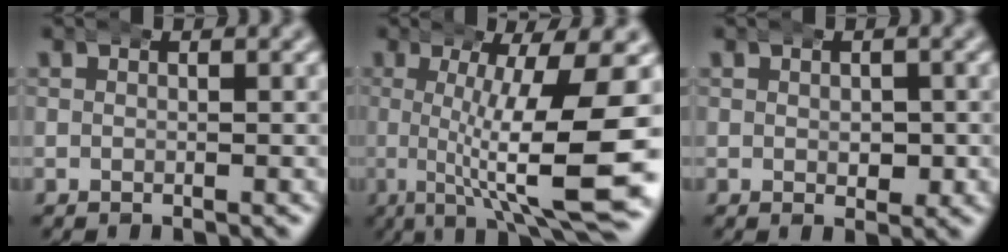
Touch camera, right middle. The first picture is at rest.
{"total": 10.6, "force": [-2.3, 1.6, 10.2], "torque": [-0.138, -0.009, -0.029]}
{"total": 1.4, "force": [-0.1, 1.0, 0.9], "torque": [-0.010, -0.002, -0.002]}